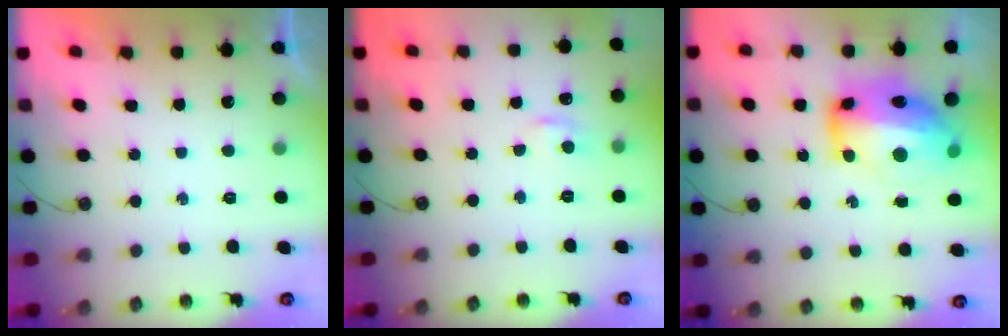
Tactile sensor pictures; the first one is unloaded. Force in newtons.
{"total": 5.4, "press": 5.4, "slide": 0.8}
{"total": 17.9, "press": 17.8, "slide": 1.5}